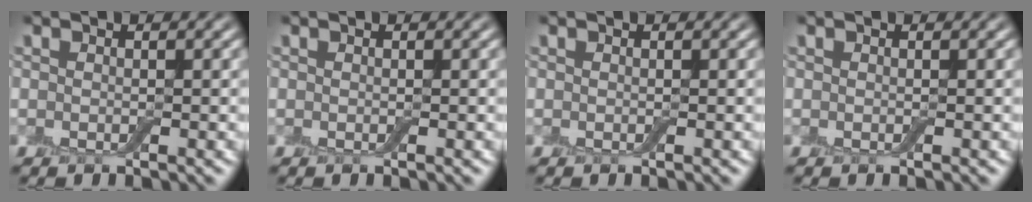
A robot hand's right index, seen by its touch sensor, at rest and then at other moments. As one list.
[{"total": 0.0}, {"total": 0.0}, {"total": 0.0}]